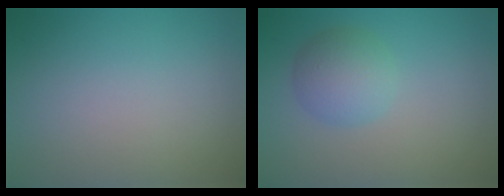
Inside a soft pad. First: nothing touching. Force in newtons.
{"total": 3.4, "press": 3.4, "slide": 0.2}